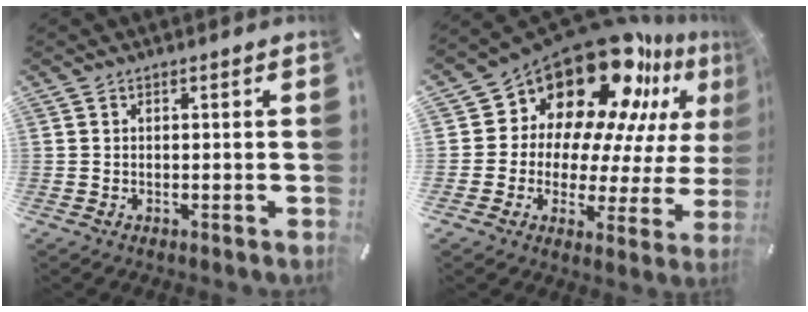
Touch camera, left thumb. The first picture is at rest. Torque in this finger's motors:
{"motor_torque": [0.63, 1.75, 1.50, -1.27, 0.37]}